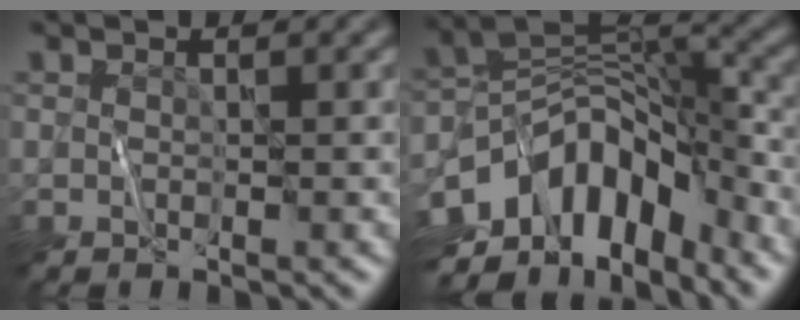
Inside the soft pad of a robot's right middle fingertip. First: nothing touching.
{"total": 10.7, "force": [-5.1, 6.1, 7.2], "torque": [-0.118, 0.013, -0.099]}